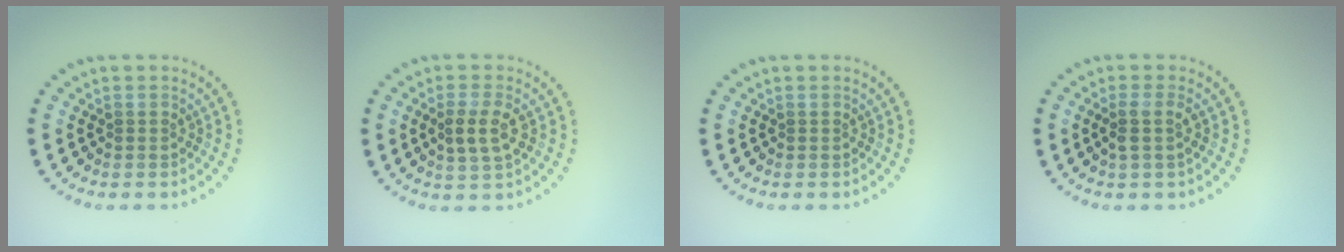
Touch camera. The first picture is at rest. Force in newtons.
{"total": 2.8, "press": 2.7, "slide": 0.7}
{"total": 0.0}
{"total": 1.8, "press": 1.5, "slide": 1.0}